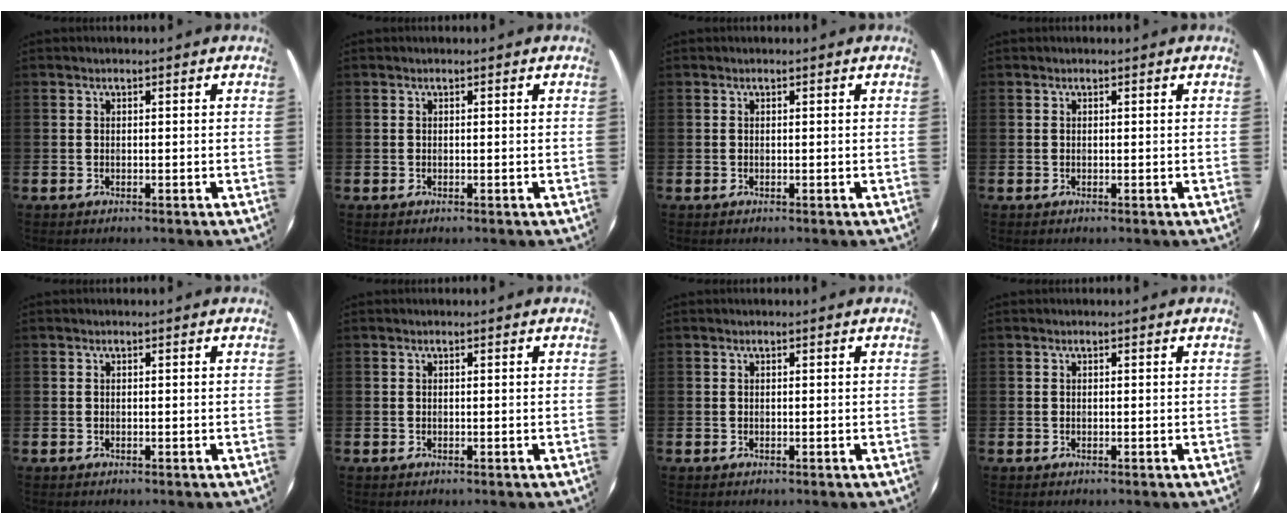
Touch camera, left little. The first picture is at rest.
{"total": 0.0}
{"total": 0.0}
{"total": 0.0}
{"total": 0.0}
{"total": 0.0}
{"total": 0.0}
{"total": 0.0}